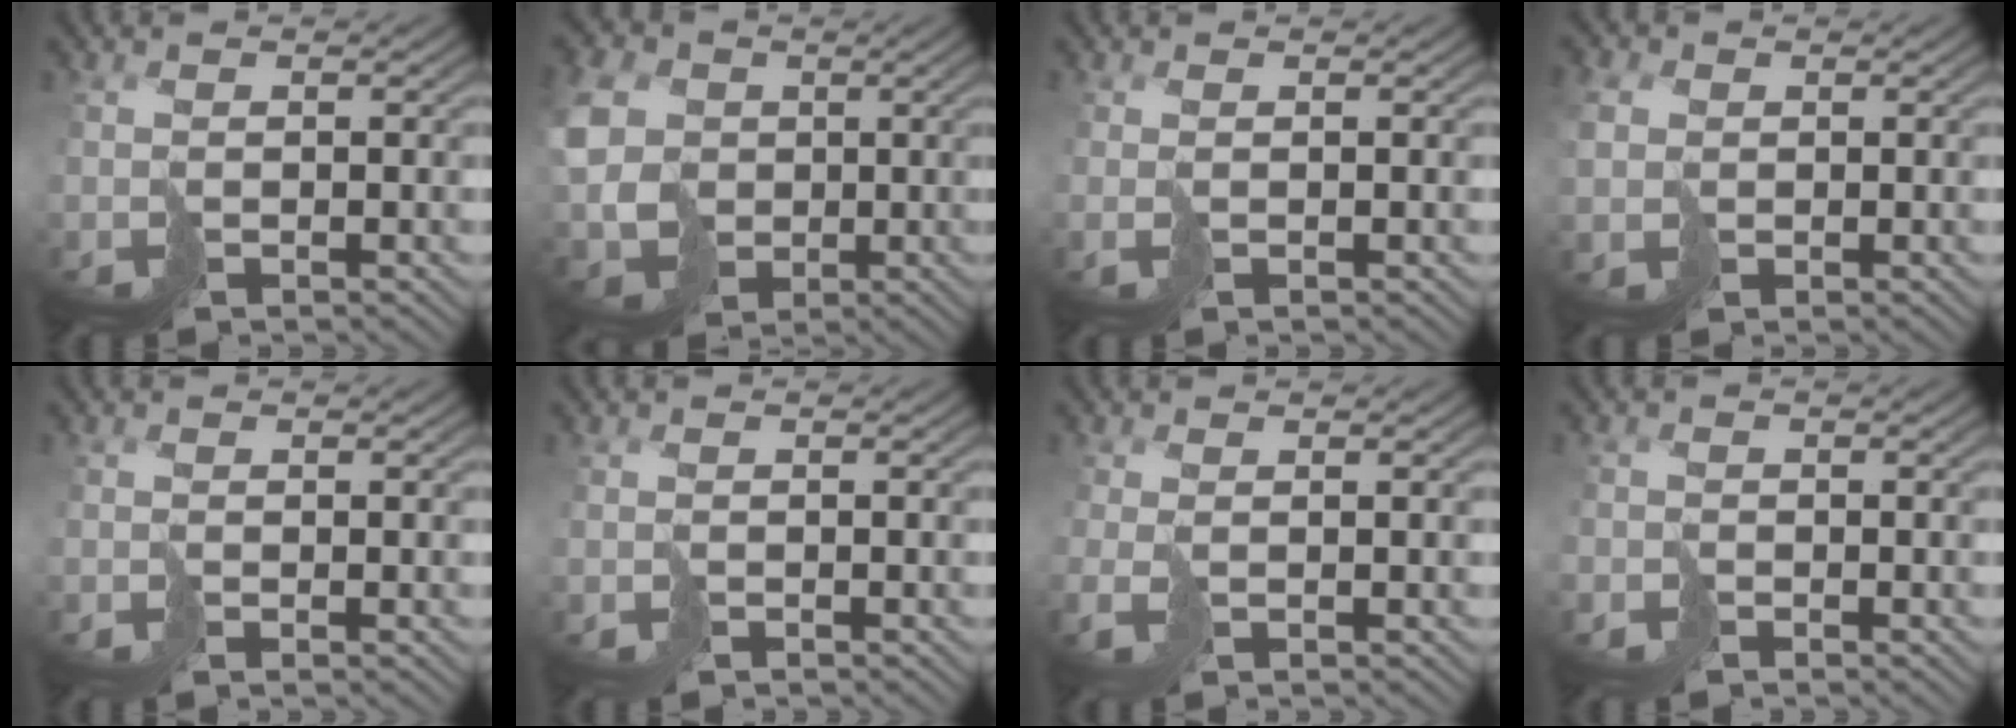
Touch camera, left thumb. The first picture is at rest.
{"total": 9.3, "force": [1.4, 8.0, 4.5], "torque": [-0.134, 0.001, 0.026]}
{"total": 0.8, "force": [-0.1, 0.2, 0.8], "torque": [-0.018, 0.000, -0.002]}
{"total": 3.2, "force": [0.7, 2.9, 1.2], "torque": [-0.054, -0.001, 0.019]}
{"total": 0.6, "force": [-0.4, 0.2, 0.4], "torque": [-0.010, -0.001, -0.009]}
{"total": 0.6, "force": [-0.5, 0.2, 0.1], "torque": [-0.005, -0.001, -0.012]}
{"total": 1.8, "force": [-0.8, 0.7, 1.4], "torque": [-0.039, -0.004, -0.019]}
{"total": 1.4, "force": [-1.2, 0.7, 0.1], "torque": [-0.005, -0.005, -0.028]}